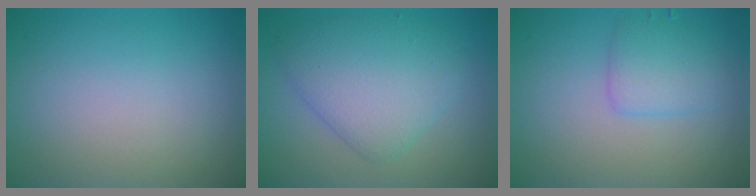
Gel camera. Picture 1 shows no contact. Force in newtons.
{"total": 5.4, "press": 5.4, "slide": 0.2}
{"total": 2.6, "press": 2.6, "slide": 0.0}